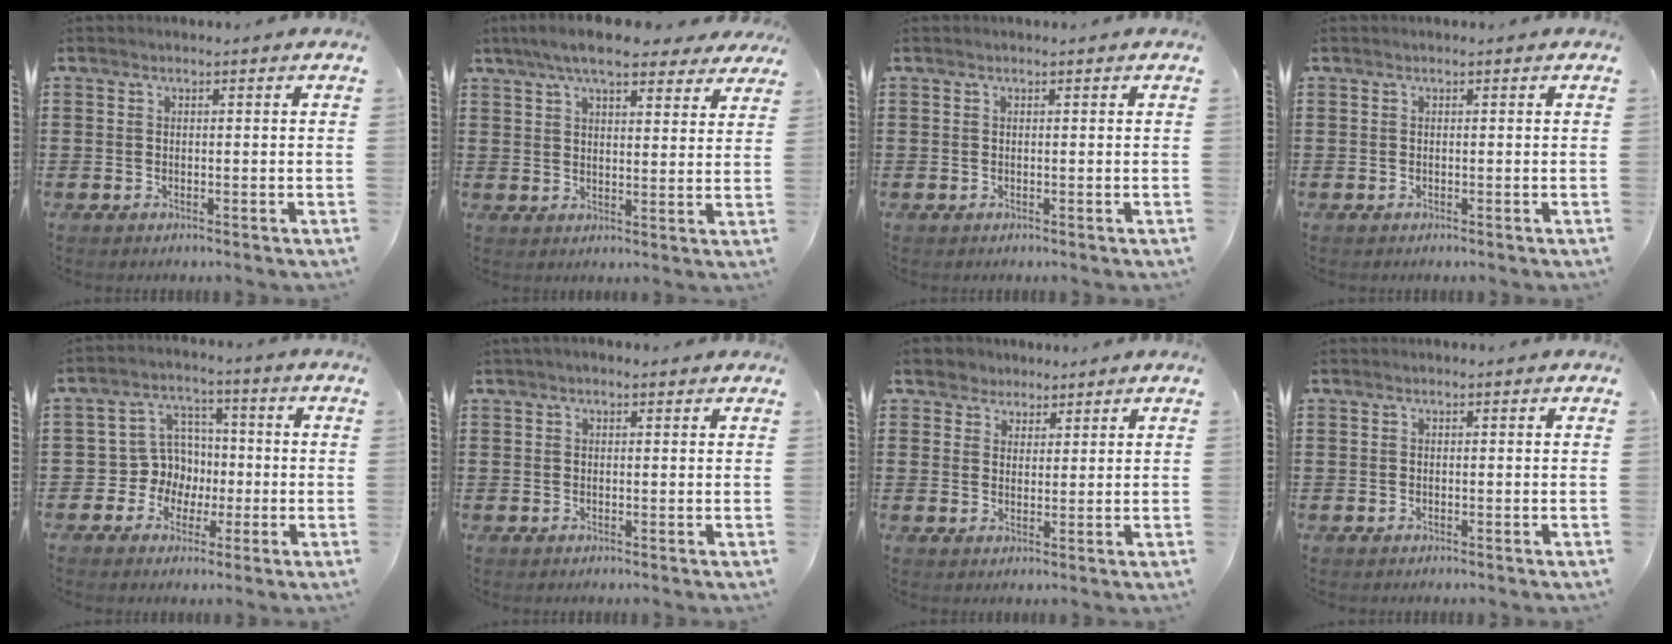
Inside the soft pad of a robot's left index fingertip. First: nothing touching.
{"total": 8.2, "force": [6.8, 1.5, 4.3], "torque": [-0.093, -0.011, 0.123]}
{"total": 0.0}
{"total": 0.0}
{"total": 7.2, "force": [-0.7, 6.9, 1.8], "torque": [-0.069, 0.011, -0.012]}
{"total": 1.1, "force": [0.5, 0.5, 0.8], "torque": [-0.016, 0.005, 0.009]}
{"total": 3.4, "force": [2.6, 2.2, 0.0], "torque": [-0.016, 0.010, 0.048]}
{"total": 0.0}